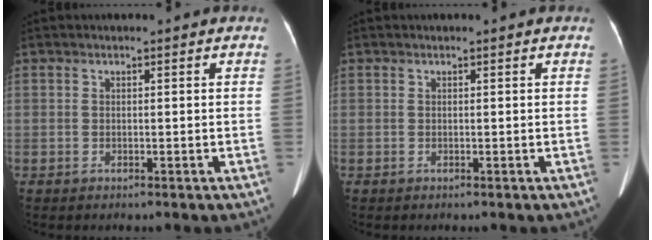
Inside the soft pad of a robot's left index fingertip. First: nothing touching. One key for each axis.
{"total": 0.0}